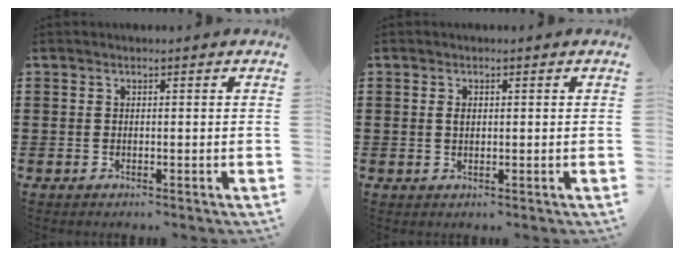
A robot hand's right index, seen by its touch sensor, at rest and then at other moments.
{"total": 1.0, "force": [0.1, 0.6, 0.8], "torque": [-0.018, 0.002, 0.001]}